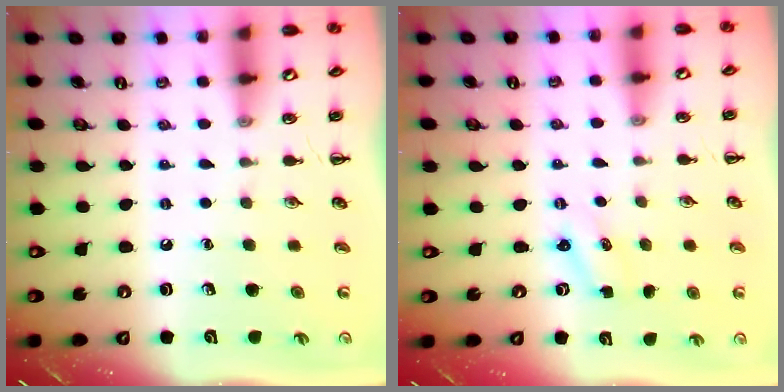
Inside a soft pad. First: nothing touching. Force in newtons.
{"total": 1.2, "press": 1.2, "slide": 0.4}